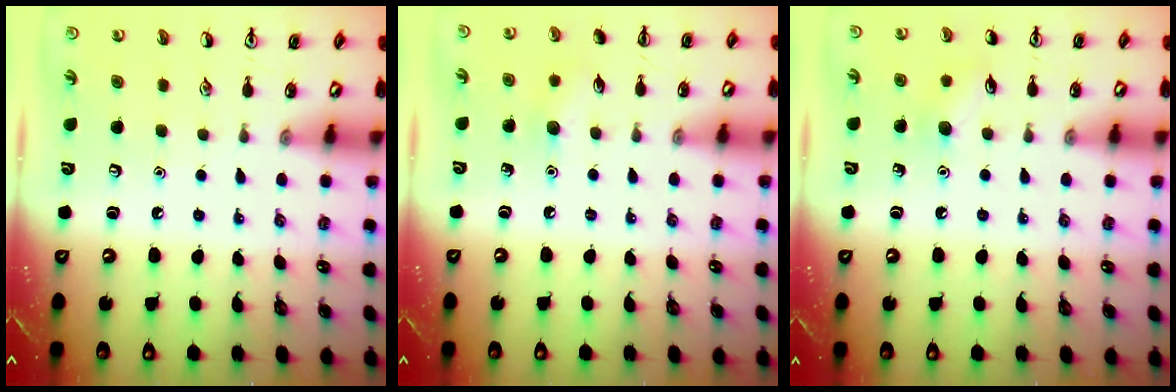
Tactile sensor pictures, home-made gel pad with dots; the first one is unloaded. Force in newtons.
{"total": 6.8, "press": 6.6, "slide": 1.8}
{"total": 6.5, "press": 6.2, "slide": 1.9}